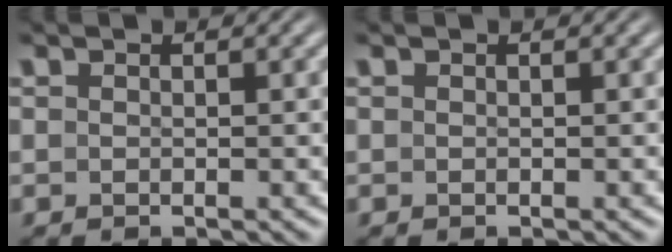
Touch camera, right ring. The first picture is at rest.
{"total": 0.0}